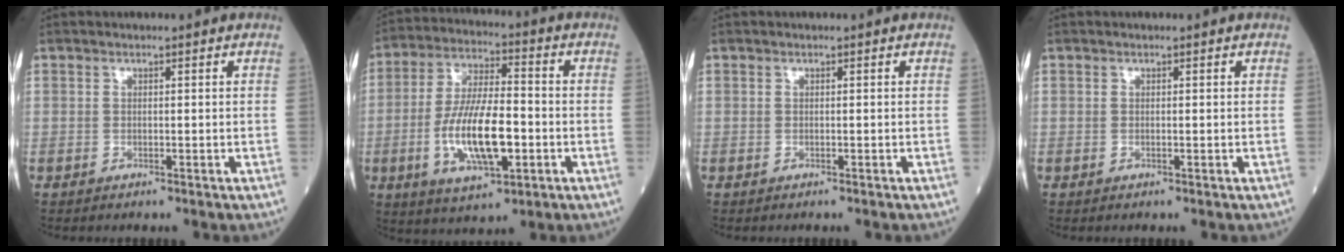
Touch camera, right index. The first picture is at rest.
{"total": 13.3, "force": [-3.2, 4.0, 12.3], "torque": [-0.243, -0.002, -0.054]}
{"total": 0.9, "force": [-0.8, -0.1, 0.4], "torque": [-0.003, 0.000, -0.009]}
{"total": 0.0}